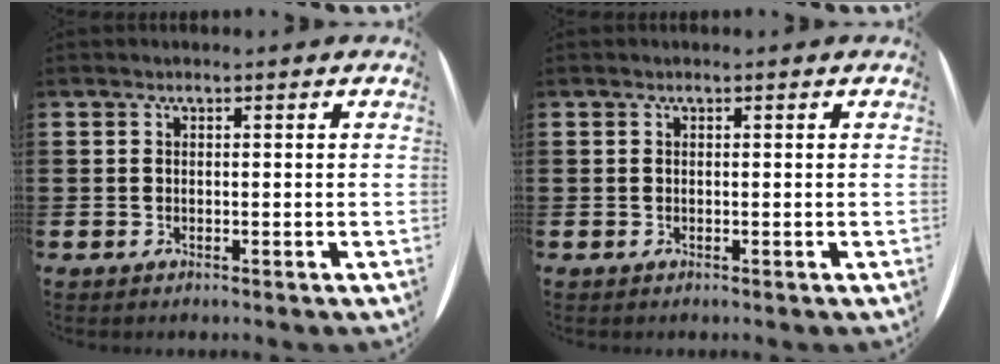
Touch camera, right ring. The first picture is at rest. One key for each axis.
{"total": 0.0}